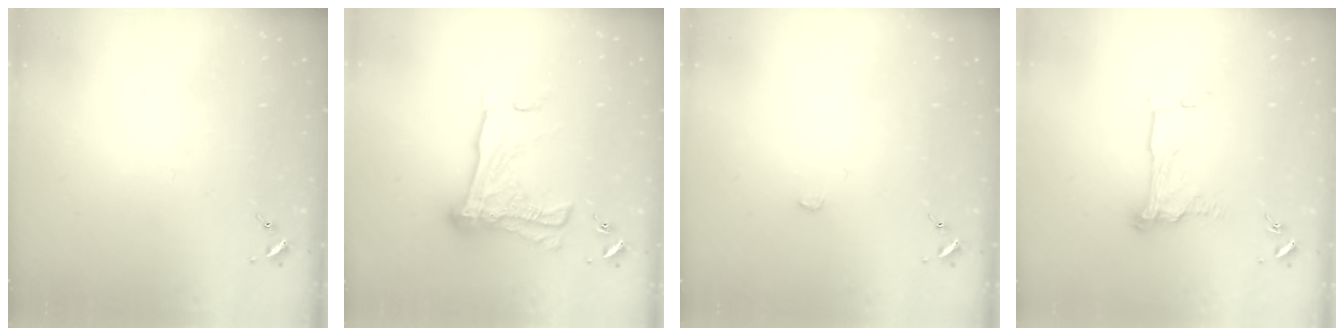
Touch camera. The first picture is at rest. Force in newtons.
{"total": 17.7, "press": 17.6, "slide": 1.5}
{"total": 0.8, "press": 0.8, "slide": 0.1}
{"total": 10.2, "press": 10.2, "slide": 0.7}